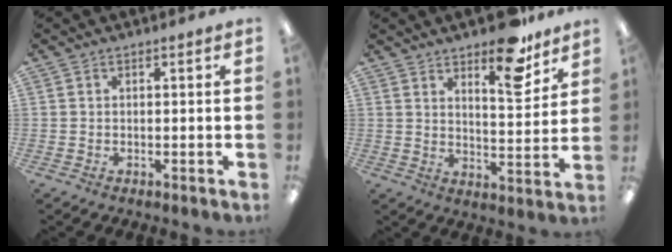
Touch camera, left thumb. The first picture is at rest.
{"total": 12.8, "force": [9.5, 4.5, 7.4], "torque": [-0.090, -0.062, 0.159]}